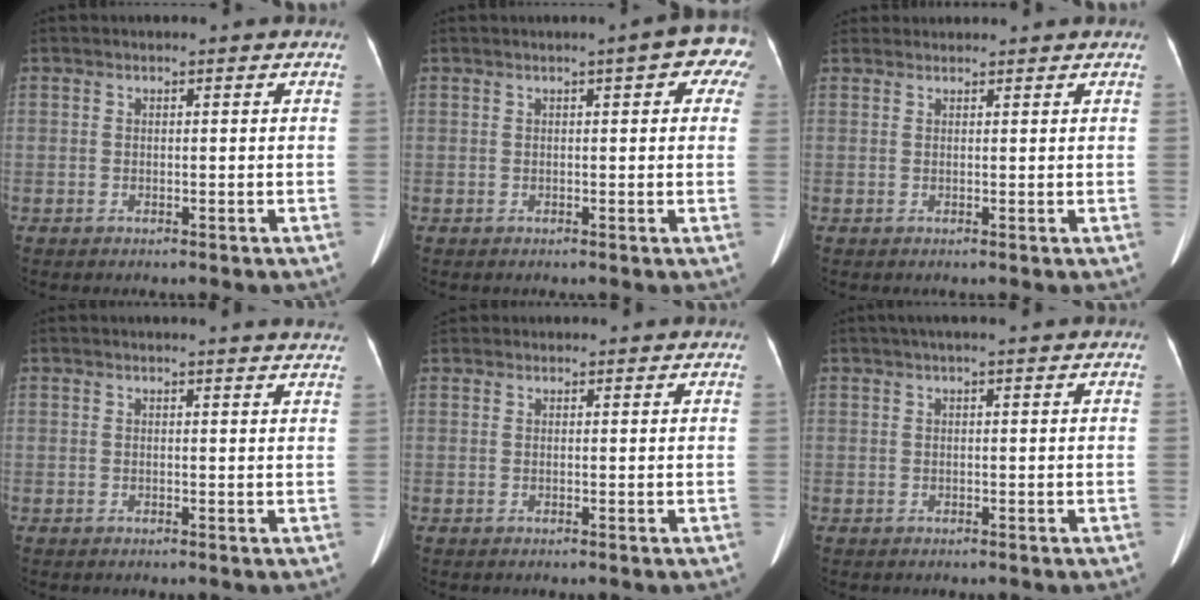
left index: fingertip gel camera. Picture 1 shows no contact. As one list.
[{"total": 7.0, "force": [3.5, 1.8, 5.9], "torque": [-0.056, 0.016, 0.028]}, {"total": 3.7, "force": [3.6, 0.8, 0.4], "torque": [-0.009, 0.031, 0.058]}, {"total": 8.3, "force": [8.0, 0.0, 2.3], "torque": [-0.024, -0.005, 0.067]}, {"total": 3.0, "force": [2.8, 0.9, 0.2], "torque": [-0.003, 0.022, 0.042]}, {"total": 5.0, "force": [4.1, 0.1, 2.9], "torque": [-0.039, 0.028, 0.061]}]